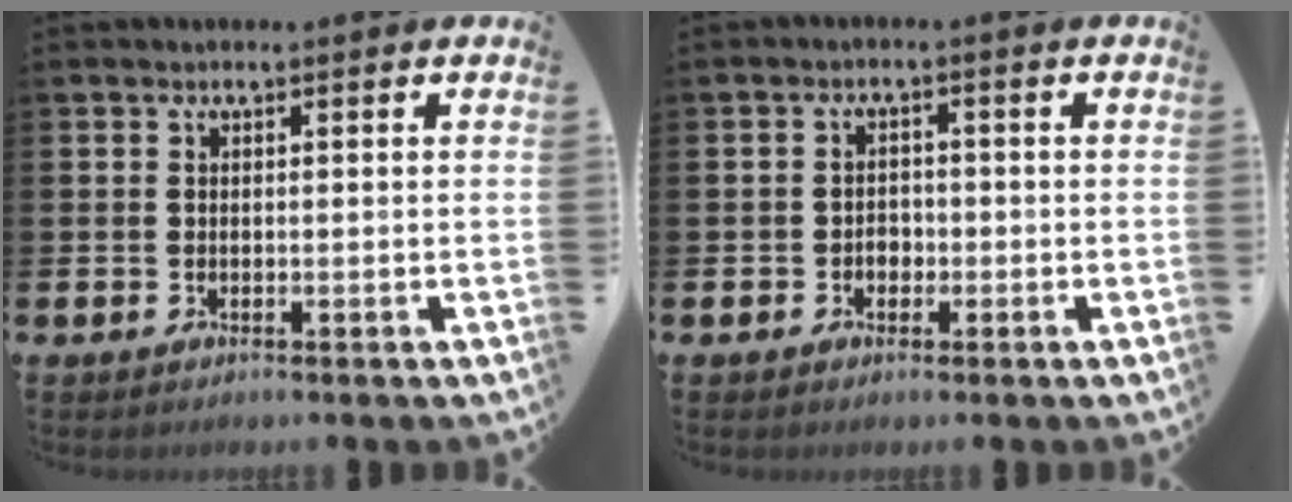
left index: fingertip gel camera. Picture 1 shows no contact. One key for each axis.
{"total": 1.9, "fx": -0.7, "fy": 1.6, "fz": 0.8, "tx": -0.004, "ty": -0.001, "tz": -0.020}